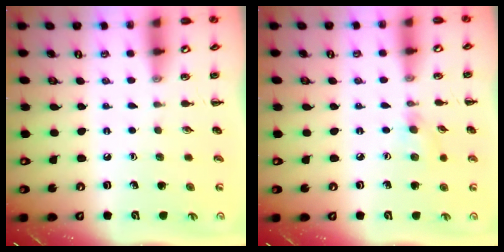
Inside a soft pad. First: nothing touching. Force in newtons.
{"total": 4.9, "press": 4.6, "slide": 1.8}